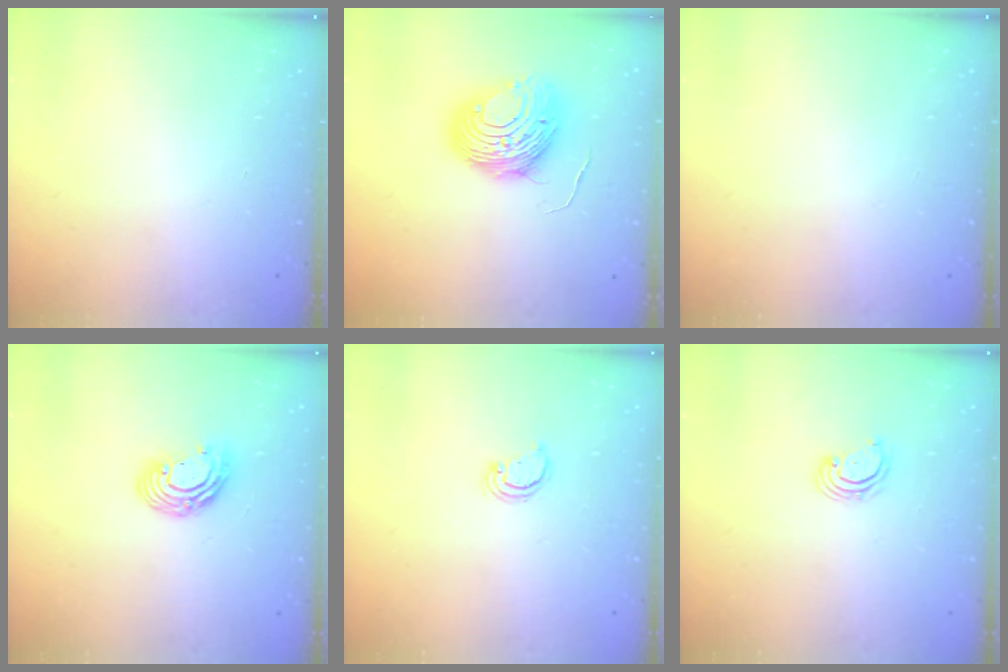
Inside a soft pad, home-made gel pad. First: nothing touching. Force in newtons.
{"total": 11.8, "press": 11.7, "slide": 1.2}
{"total": 0.0}
{"total": 9.2, "press": 9.2, "slide": 0.6}
{"total": 2.4, "press": 2.4, "slide": 0.2}
{"total": 2.7, "press": 2.6, "slide": 0.6}